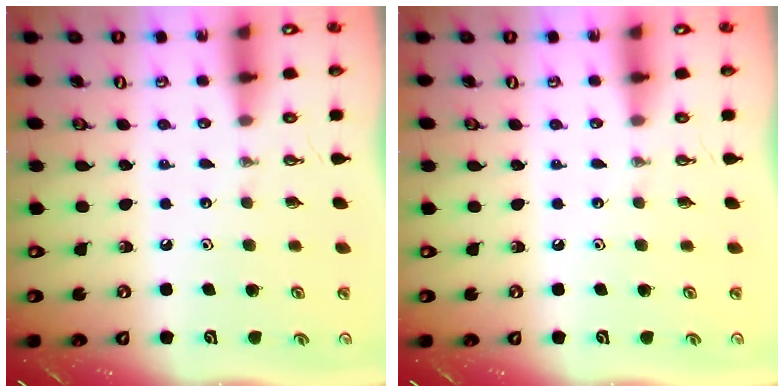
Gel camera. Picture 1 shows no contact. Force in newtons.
{"total": 0.0}